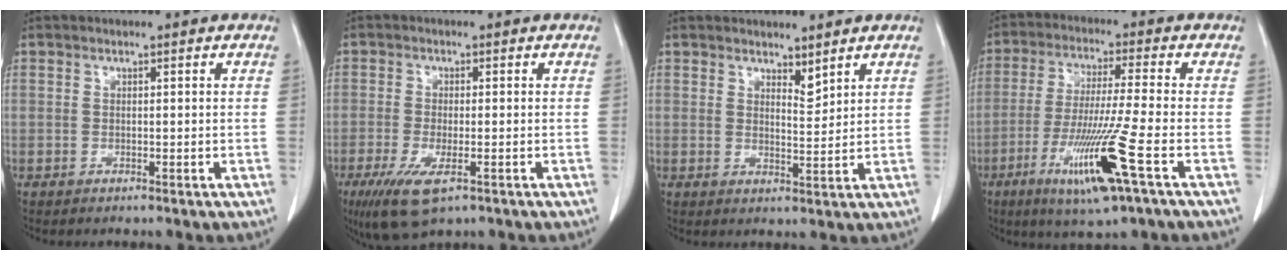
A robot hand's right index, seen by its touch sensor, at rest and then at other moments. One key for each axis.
{"total": 7.4, "fx": -3.9, "fy": 2.2, "fz": 5.9, "tx": -0.111, "ty": -0.020, "tz": -0.063}
{"total": 2.7, "fx": 2.3, "fy": 0.7, "fz": 1.2, "tx": -0.021, "ty": -0.010, "tz": 0.044}
{"total": 13.0, "fx": -5.5, "fy": -0.8, "fz": 11.8, "tx": -0.233, "ty": -0.031, "tz": -0.102}